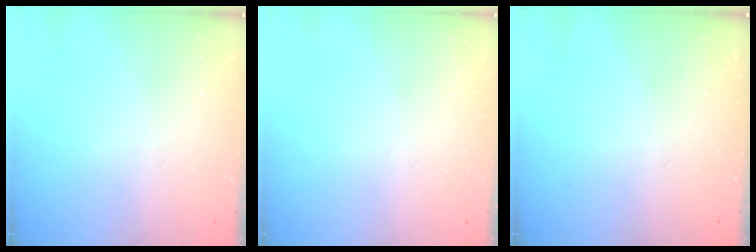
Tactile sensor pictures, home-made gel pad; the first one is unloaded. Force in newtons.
{"total": 0.0}
{"total": 0.0}